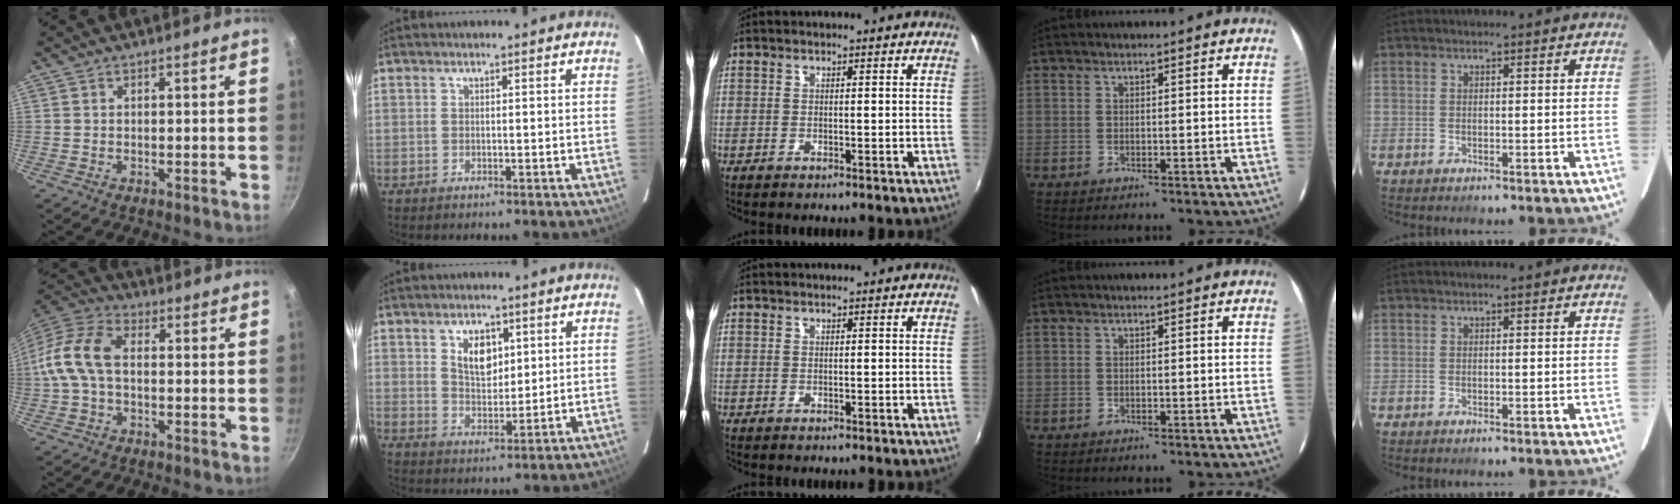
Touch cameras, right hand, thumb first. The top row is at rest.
{"thumb": {"total": 11.8, "force": [-0.3, 7.4, 9.1], "torque": [-0.176, 0.039, -0.025]}, "index": {"total": 6.6, "force": [2.7, 3.9, 4.6], "torque": [-0.074, 0.004, 0.054]}, "middle": {"total": 1.0, "force": [0.4, -0.9, -0.3], "torque": [0.011, -0.003, 0.006]}}